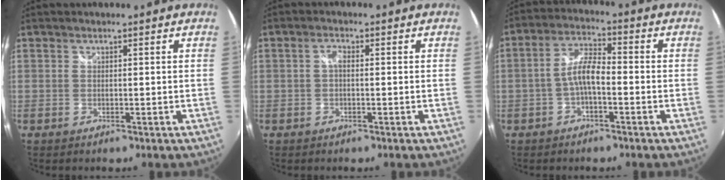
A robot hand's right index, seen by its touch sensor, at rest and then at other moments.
{"total": 1.6, "force": [-0.1, 0.8, 1.4], "torque": [-0.027, 0.006, -0.006]}
{"total": 5.5, "force": [-2.0, 1.8, 4.8], "torque": [-0.102, 0.015, -0.038]}